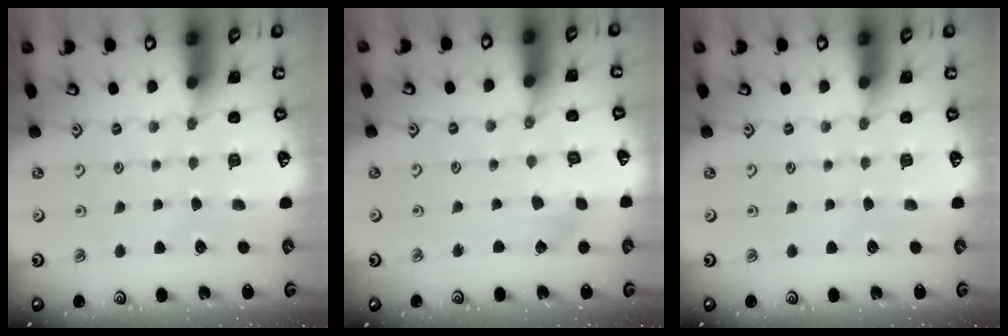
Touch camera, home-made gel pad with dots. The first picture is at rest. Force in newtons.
{"total": 2.7, "press": 2.6, "slide": 0.3}
{"total": 0.0}